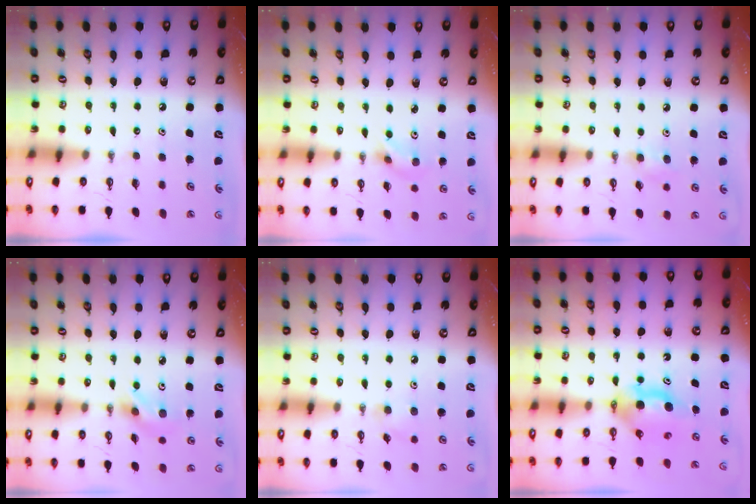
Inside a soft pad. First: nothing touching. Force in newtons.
{"total": 2.6, "press": 2.4, "slide": 0.9}
{"total": 7.8, "press": 6.9, "slide": 3.7}
{"total": 3.8, "press": 3.8, "slide": 0.3}
{"total": 4.7, "press": 4.6, "slide": 0.9}
{"total": 5.8, "press": 5.6, "slide": 1.4}